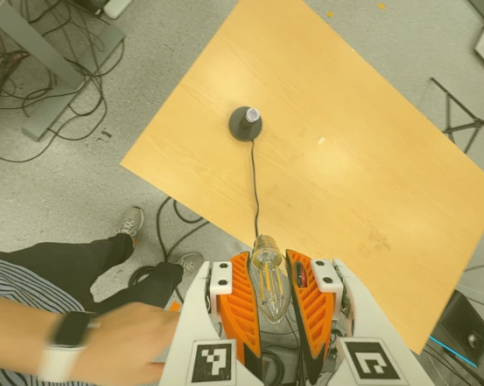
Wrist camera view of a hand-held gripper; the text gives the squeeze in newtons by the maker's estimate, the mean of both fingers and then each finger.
{"total": 21.7, "left": 24.4, "right": 18.9}